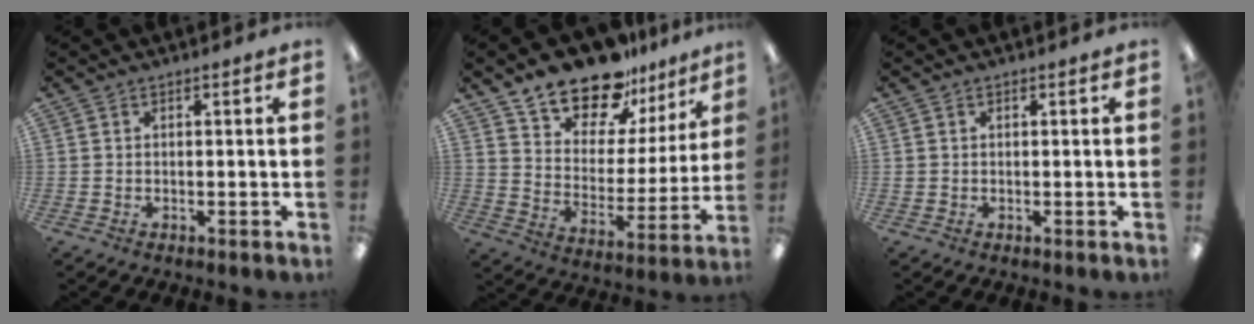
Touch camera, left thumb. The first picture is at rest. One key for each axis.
{"total": 17.4, "fx": 15.1, "fy": 7.4, "fz": 4.6, "tx": -0.091, "ty": -0.125, "tz": 0.272}
{"total": 0.6, "fx": 0.2, "fy": 0.5, "fz": 0.2, "tx": -0.004, "ty": 0.005, "tz": 0.002}